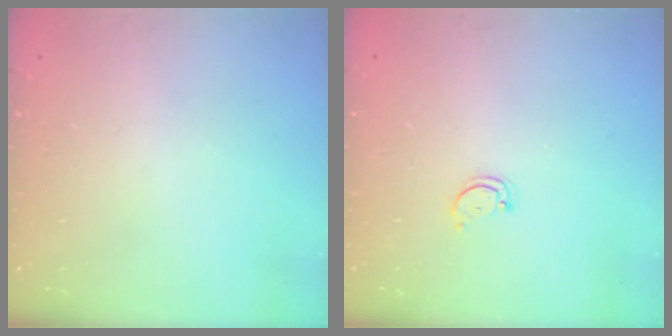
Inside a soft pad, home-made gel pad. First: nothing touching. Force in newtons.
{"total": 2.8, "press": 2.7, "slide": 0.3}